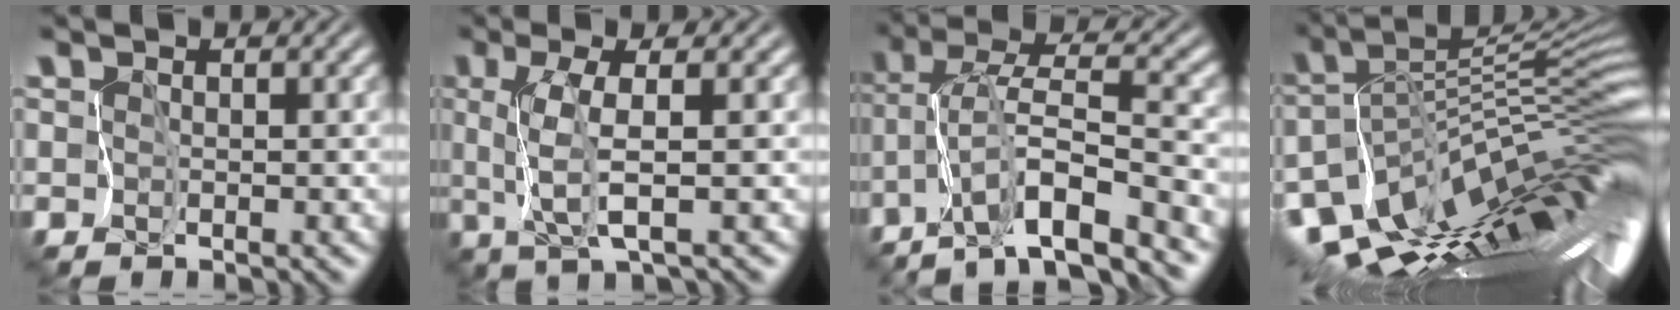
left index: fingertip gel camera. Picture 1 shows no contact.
{"total": 3.5, "force": [0.7, -0.4, 3.4], "torque": [-0.087, 0.000, 0.010]}
{"total": 8.4, "force": [-5.8, 0.8, 6.1], "torque": [-0.106, 0.018, -0.115]}
{"total": 12.7, "force": [-3.4, 3.9, 11.6], "torque": [-0.210, 0.003, -0.051]}